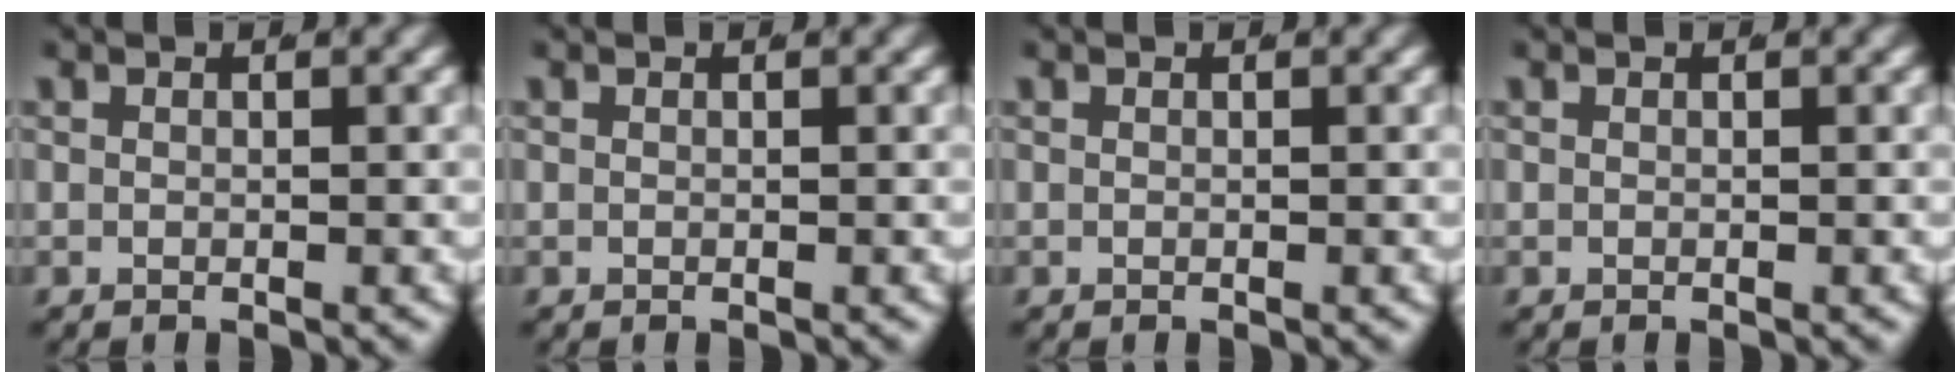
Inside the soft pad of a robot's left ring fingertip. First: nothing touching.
{"total": 0.0}
{"total": 0.0}
{"total": 0.0}